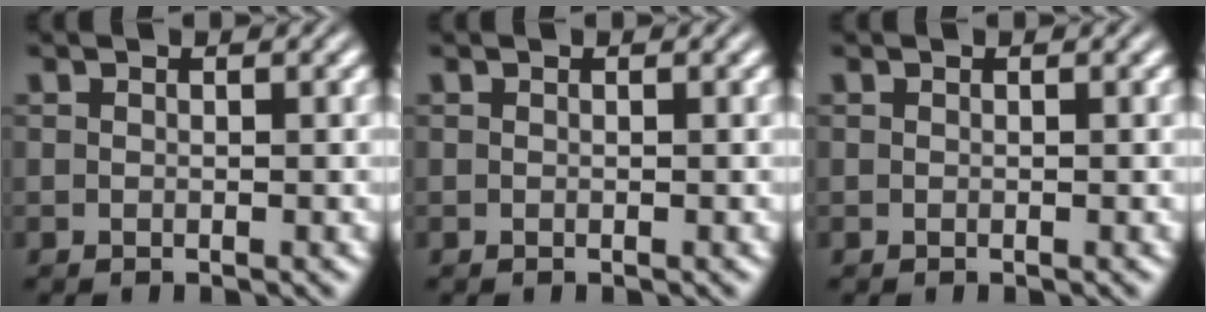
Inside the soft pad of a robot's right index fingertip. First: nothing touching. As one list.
[{"total": 0.0}, {"total": 0.0}]